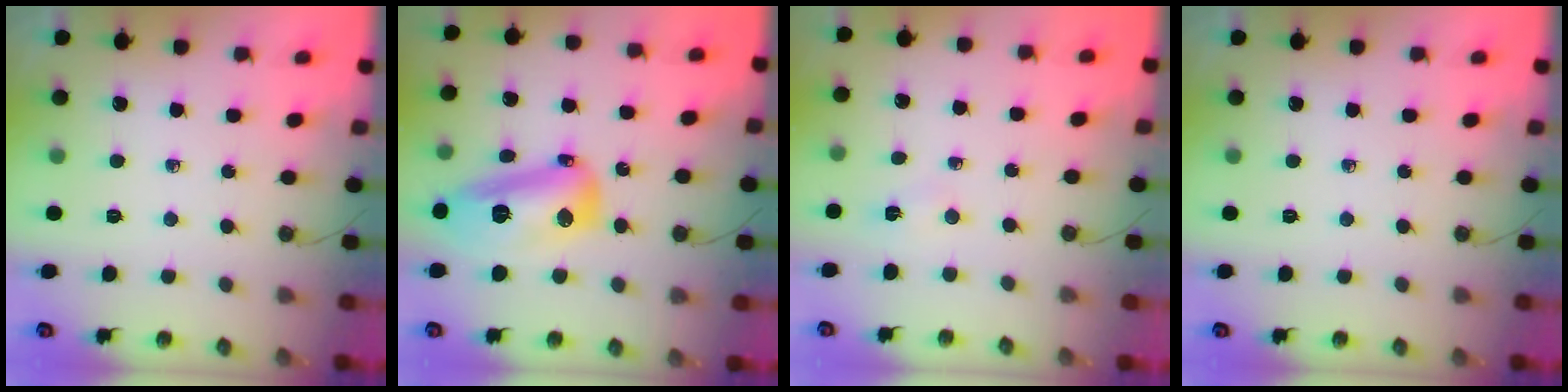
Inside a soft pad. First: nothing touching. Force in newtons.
{"total": 16.5, "press": 16.4, "slide": 1.2}
{"total": 2.7, "press": 1.1, "slide": 2.5}
{"total": 0.0}